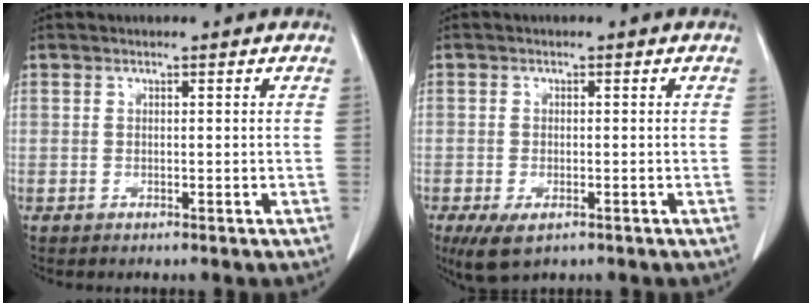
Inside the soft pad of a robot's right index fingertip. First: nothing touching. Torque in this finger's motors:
{"motor_torque": [0.61, -0.58, 0.15, 0.02]}